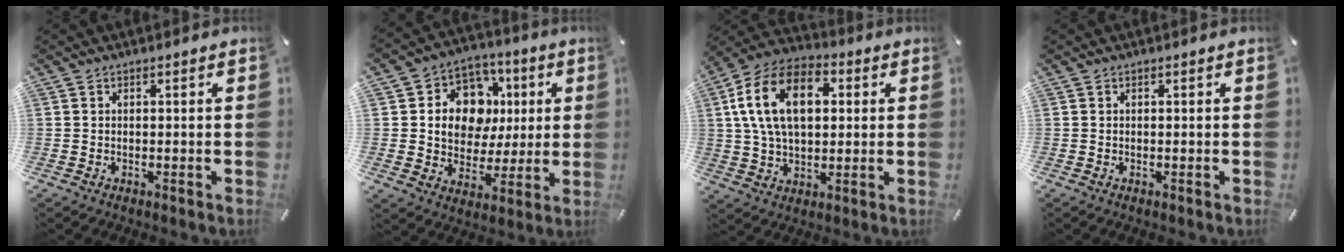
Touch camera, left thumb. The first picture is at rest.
{"total": 12.3, "force": [1.4, 11.2, 5.0], "torque": [-0.084, 0.003, 0.036]}
{"total": 16.7, "force": [3.5, 10.8, 12.2], "torque": [-0.265, 0.010, 0.057]}
{"total": 0.0}